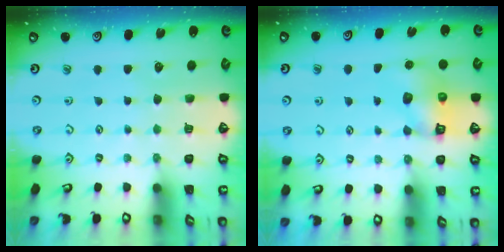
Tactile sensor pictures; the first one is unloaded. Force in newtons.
{"total": 6.4, "press": 6.4, "slide": 0.7}